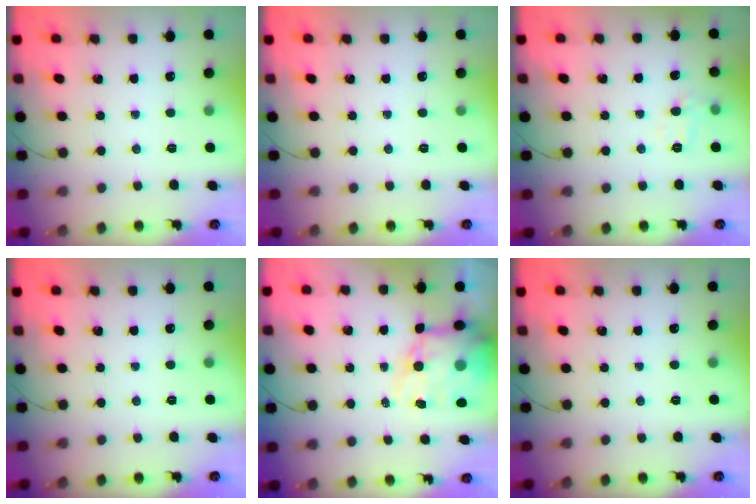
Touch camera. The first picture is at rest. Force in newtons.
{"total": 0.0}
{"total": 7.4, "press": 7.2, "slide": 1.7}
{"total": 0.0}
{"total": 13.3, "press": 12.8, "slide": 3.8}
{"total": 0.0}